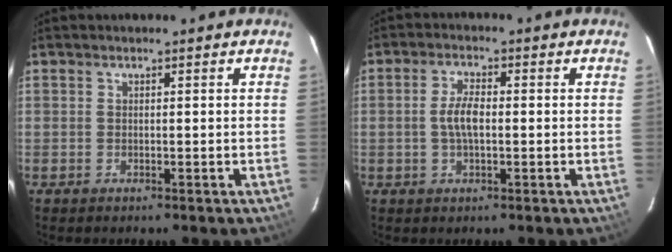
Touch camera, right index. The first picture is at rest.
{"total": 4.4, "force": [-0.4, 1.6, 4.1], "torque": [-0.083, 0.005, -0.007]}